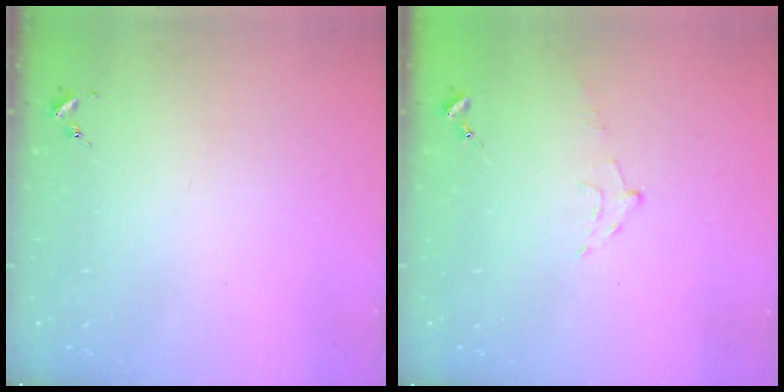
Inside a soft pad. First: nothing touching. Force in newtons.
{"total": 5.3, "press": 5.3, "slide": 0.6}